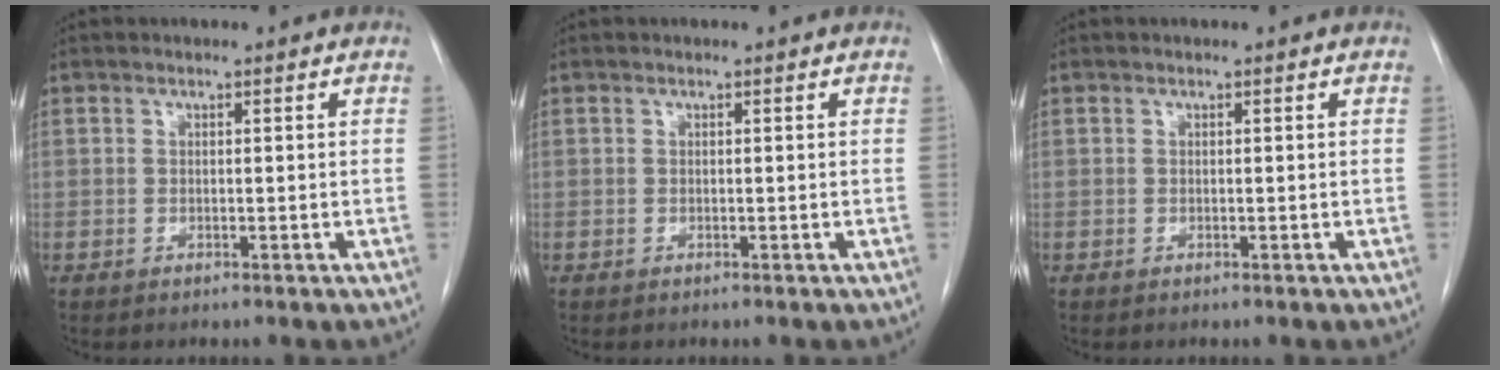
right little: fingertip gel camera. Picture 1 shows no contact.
{"total": 0.0}
{"total": 0.0}